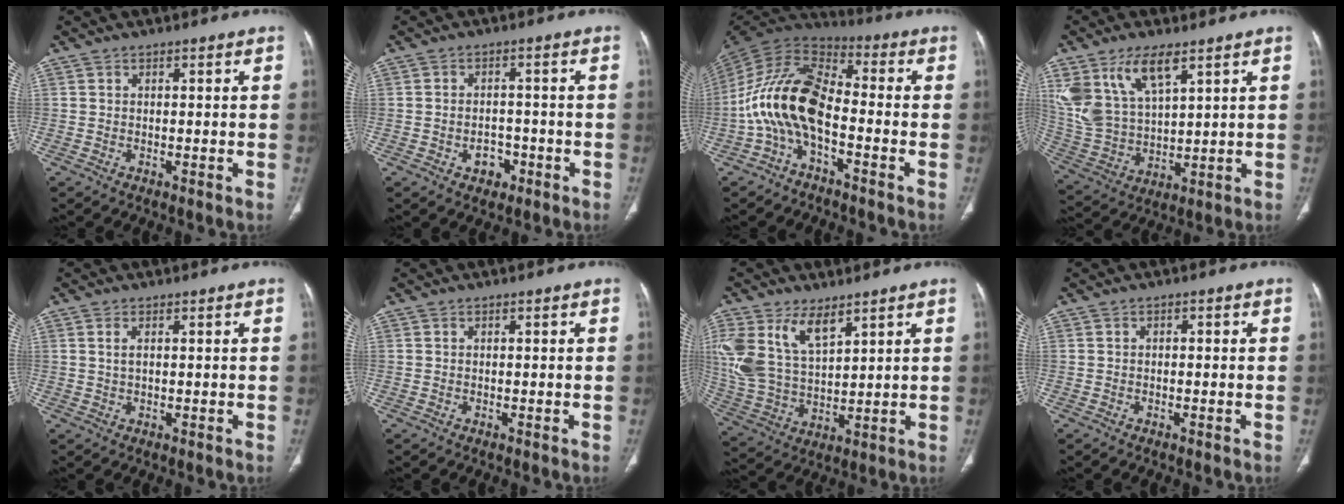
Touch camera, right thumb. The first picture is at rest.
{"total": 4.1, "force": [-1.8, 3.0, 2.0], "torque": [-0.013, 0.016, -0.022]}
{"total": 15.1, "force": [-3.8, 7.9, 12.3], "torque": [-0.245, 0.062, -0.083]}
{"total": 14.8, "force": [8.0, 7.1, 10.2], "torque": [-0.201, -0.023, 0.173]}
{"total": 1.7, "force": [0.6, 0.8, 1.4], "torque": [-0.033, 0.002, 0.016]}
{"total": 0.0}
{"total": 14.9, "force": [7.6, 8.0, 10.0], "torque": [-0.201, -0.023, 0.165]}
{"total": 0.7, "force": [0.0, 0.5, 0.5], "torque": [-0.005, 0.002, -0.002]}